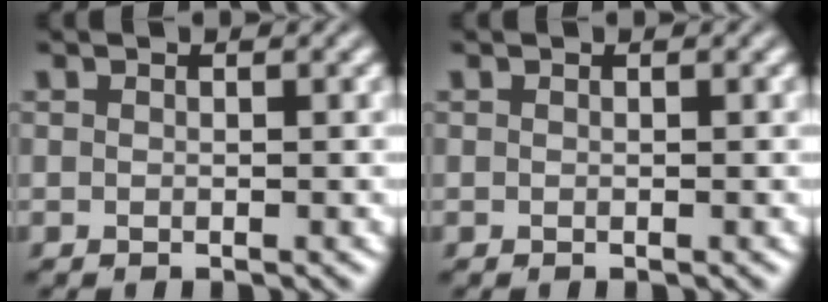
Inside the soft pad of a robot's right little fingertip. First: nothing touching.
{"total": 0.0}